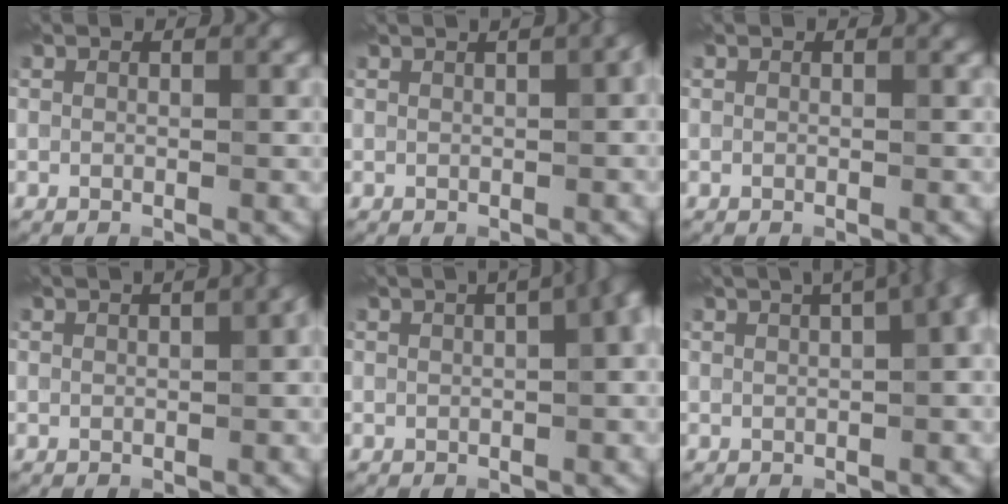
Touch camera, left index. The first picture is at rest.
{"total": 2.9, "force": [1.4, 0.8, 2.5], "torque": [-0.031, 0.012, 0.022]}
{"total": 0.0}
{"total": 3.3, "force": [1.5, 0.9, 2.7], "torque": [-0.034, 0.014, 0.025]}
{"total": 14.5, "force": [4.5, 7.5, 11.5], "torque": [-0.083, 0.069, 0.032]}
{"total": 17.5, "force": [6.8, 8.8, 13.4], "torque": [-0.103, 0.077, 0.067]}